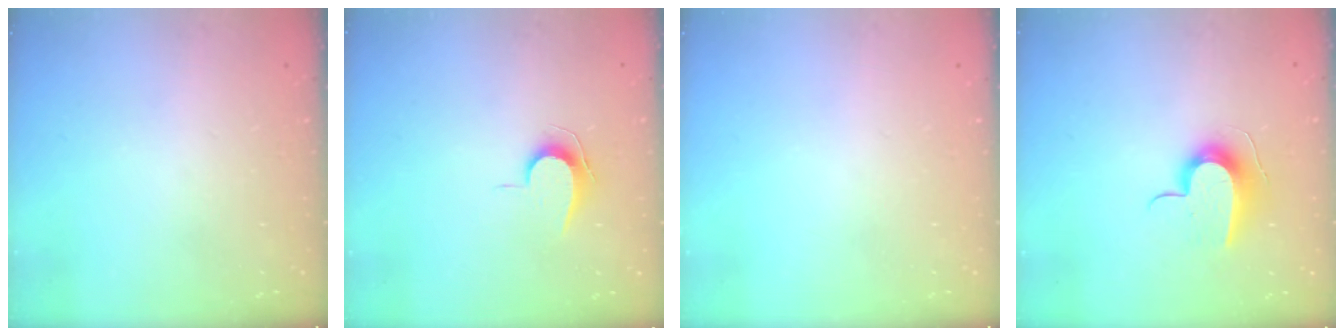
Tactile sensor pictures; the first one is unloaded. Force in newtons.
{"total": 6.9, "press": 6.8, "slide": 0.7}
{"total": 0.0}
{"total": 10.8, "press": 10.8, "slide": 0.2}